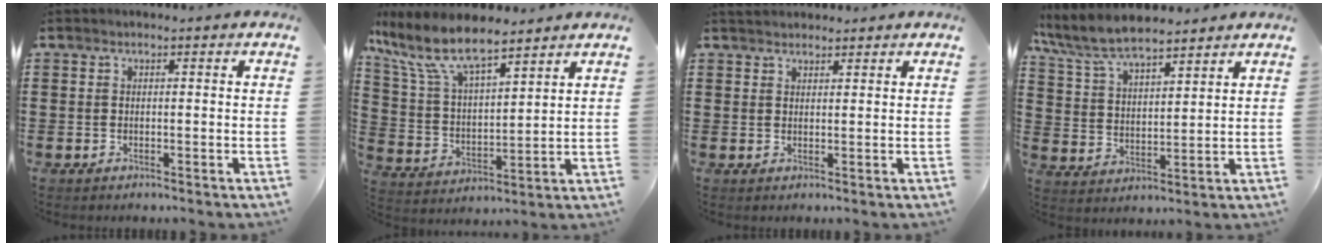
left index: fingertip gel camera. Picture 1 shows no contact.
{"total": 10.7, "force": [8.1, 3.0, 6.4], "torque": [-0.160, -0.031, 0.139]}
{"total": 1.7, "force": [1.6, 0.5, 0.1], "torque": [-0.006, 0.003, 0.033]}
{"total": 7.6, "force": [6.9, 1.5, 2.9], "torque": [-0.082, -0.025, 0.124]}